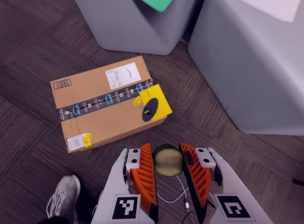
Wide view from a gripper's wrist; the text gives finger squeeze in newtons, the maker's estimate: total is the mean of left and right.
{"total": 8.3, "left": 8.3, "right": 8.4}